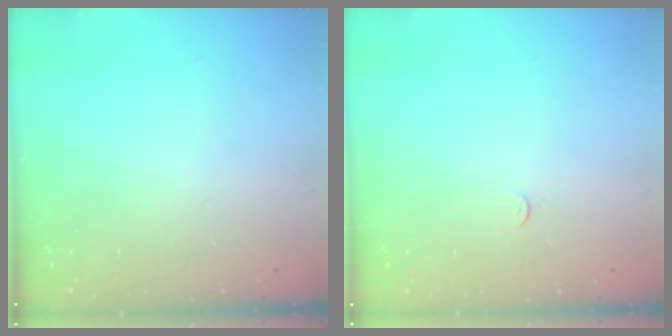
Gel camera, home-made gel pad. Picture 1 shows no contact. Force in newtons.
{"total": 2.3, "press": 2.3, "slide": 0.3}